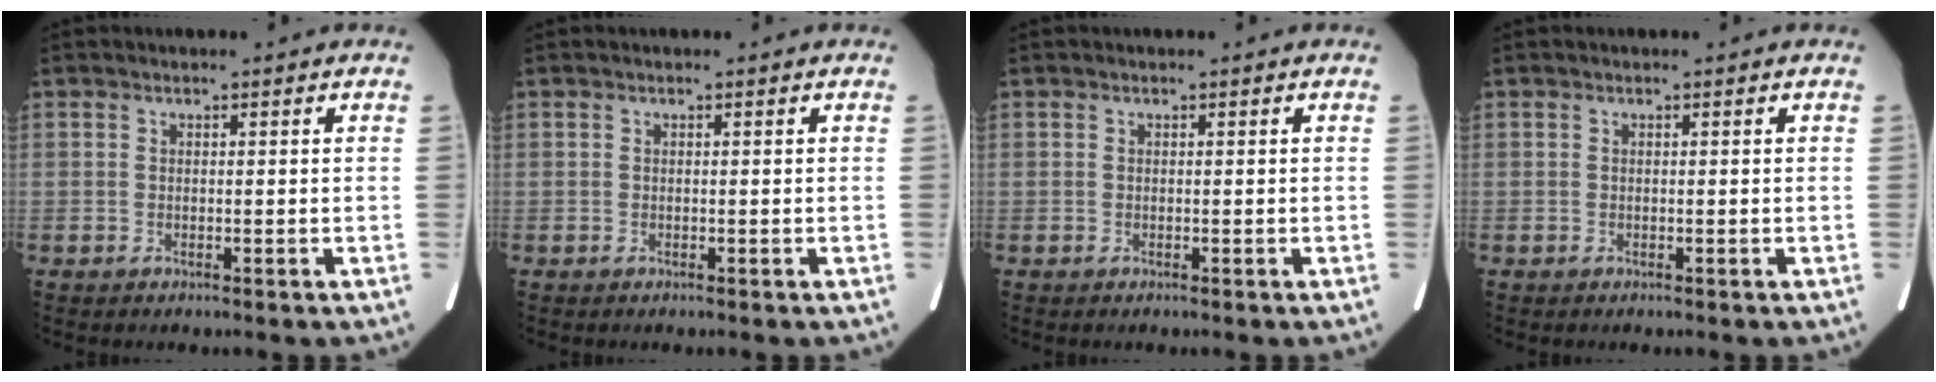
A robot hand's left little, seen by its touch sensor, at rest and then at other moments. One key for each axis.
{"total": 0.0}
{"total": 0.0}
{"total": 0.0}